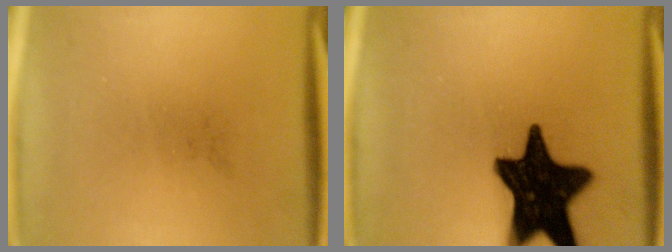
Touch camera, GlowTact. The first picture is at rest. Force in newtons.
{"total": 19.2}